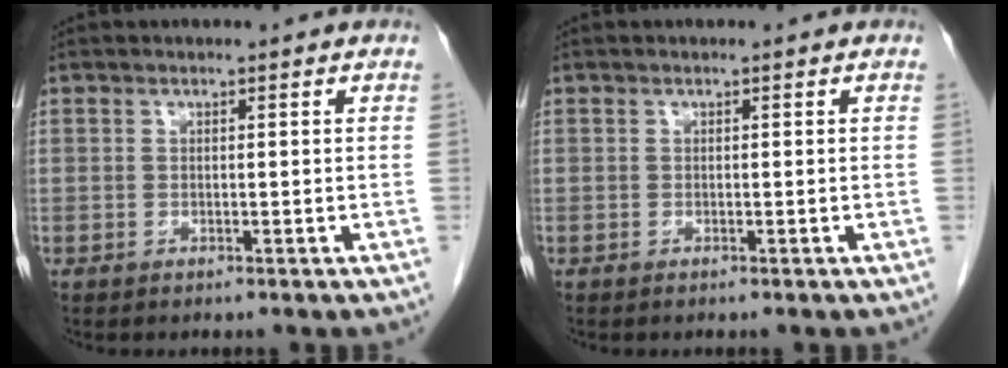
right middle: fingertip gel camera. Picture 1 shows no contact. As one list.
[{"total": 0.0}]